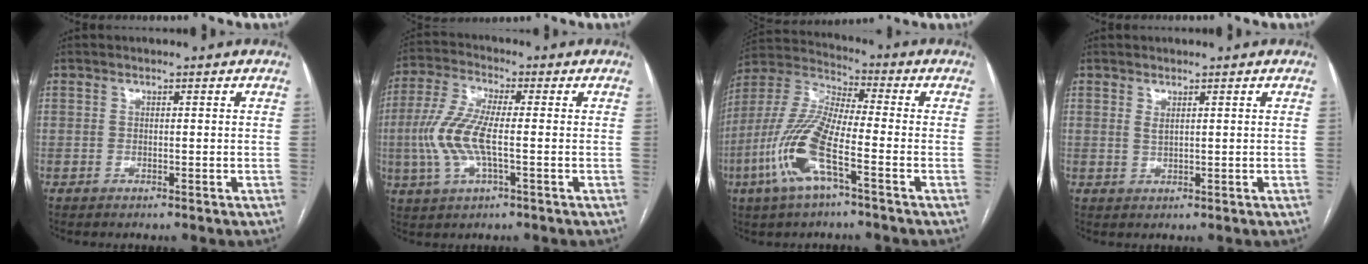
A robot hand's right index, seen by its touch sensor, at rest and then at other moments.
{"total": 9.5, "force": [-1.2, 2.3, 9.1], "torque": [-0.212, 0.004, -0.026]}
{"total": 13.6, "force": [-5.1, 2.7, 12.3], "torque": [-0.275, -0.003, -0.105]}
{"total": 1.0, "force": [0.6, 0.2, 0.8], "torque": [-0.017, -0.003, 0.015]}